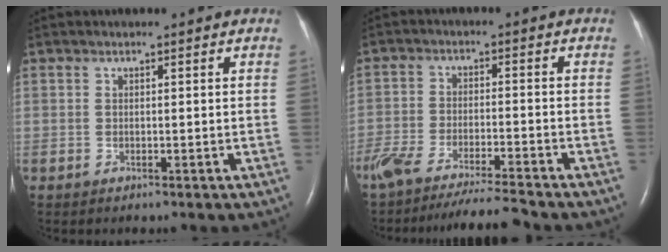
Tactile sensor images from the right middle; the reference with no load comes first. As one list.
[{"total": 12.6, "force": [-11.4, -0.1, 5.4], "torque": [-0.087, -0.020, -0.188]}]